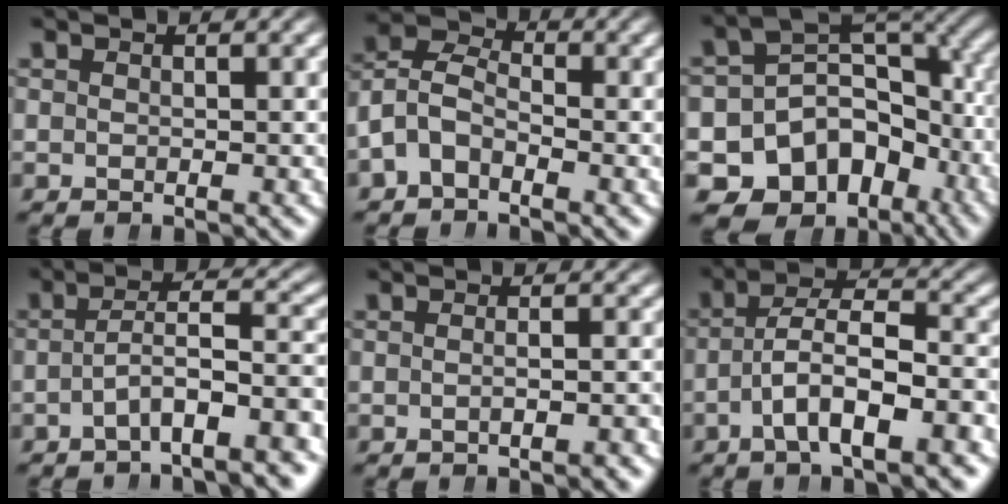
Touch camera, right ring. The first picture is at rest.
{"total": 7.8, "force": [-0.7, 7.0, 3.5], "torque": [-0.082, -0.011, -0.027]}
{"total": 20.8, "force": [-7.6, 16.5, 10.2], "torque": [-0.215, -0.087, -0.105]}
{"total": 5.2, "force": [-2.8, 1.2, 4.2], "torque": [-0.062, -0.007, -0.036]}
{"total": 1.5, "force": [-1.1, -0.1, 1.1], "torque": [-0.014, 0.005, -0.019]}
{"total": 5.4, "force": [-1.1, 2.1, 4.9], "torque": [-0.082, -0.003, -0.017]}